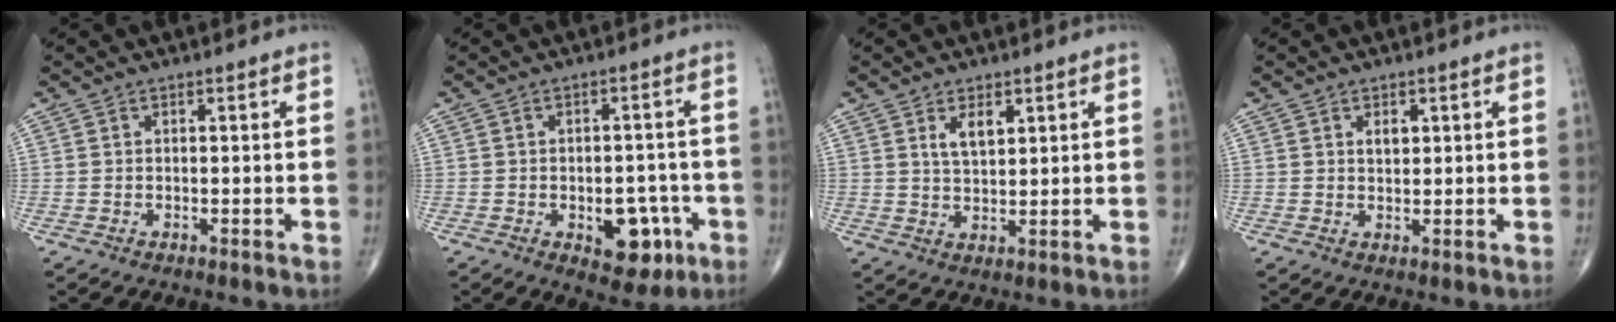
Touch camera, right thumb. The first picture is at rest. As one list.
[{"total": 8.7, "force": [-3.3, 5.0, 6.4], "torque": [-0.050, 0.019, -0.033]}, {"total": 4.3, "force": [2.1, 2.1, 3.2], "torque": [-0.047, -0.015, 0.040]}, {"total": 2.2, "force": [0.9, 1.3, 1.5], "torque": [-0.017, -0.004, 0.015]}]